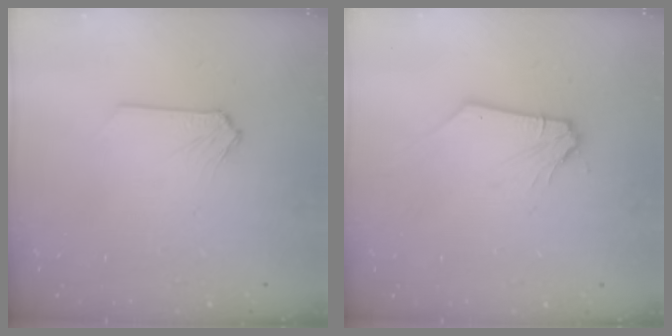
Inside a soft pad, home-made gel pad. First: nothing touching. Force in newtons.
{"total": 1.9, "press": 1.9, "slide": 0.4}